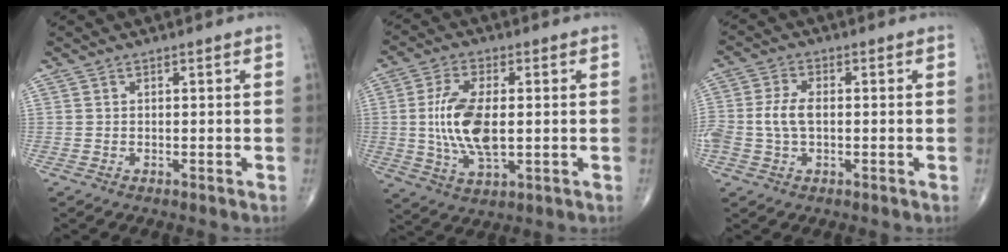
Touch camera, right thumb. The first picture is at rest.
{"total": 12.3, "force": [0.1, 5.7, 10.9], "torque": [-0.218, -0.006, 0.004]}
{"total": 5.9, "force": [-0.4, 3.5, 4.7], "torque": [-0.113, 0.012, -0.008]}